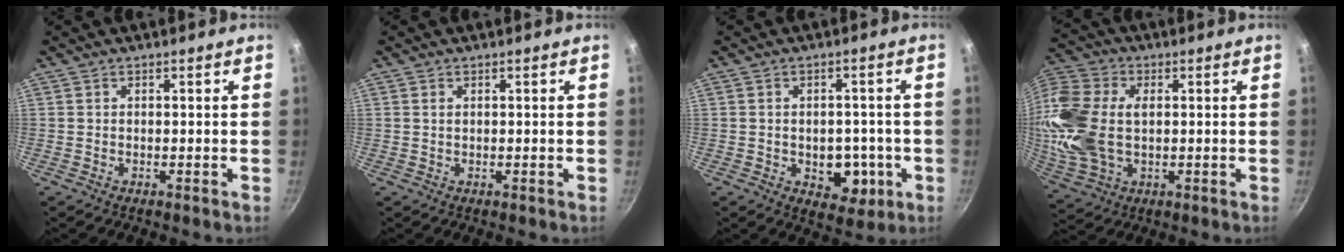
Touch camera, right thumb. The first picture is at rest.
{"total": 0.7, "force": [0.3, 0.4, 0.5], "torque": [-0.010, 0.001, 0.004]}
{"total": 8.2, "force": [-2.1, 5.8, 5.5], "torque": [-0.038, 0.003, -0.020]}
{"total": 20.5, "force": [1.4, 13.8, 15.2], "torque": [-0.335, 0.017, 0.025]}